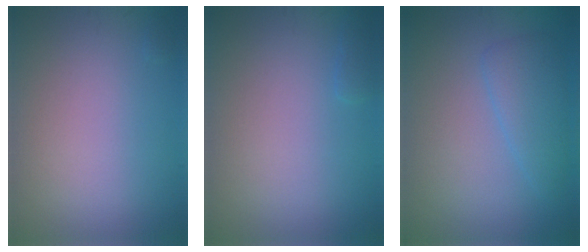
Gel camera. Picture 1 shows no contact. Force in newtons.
{"total": 0.7, "press": 0.7, "slide": 0.0}
{"total": 2.6, "press": 2.6, "slide": 0.1}